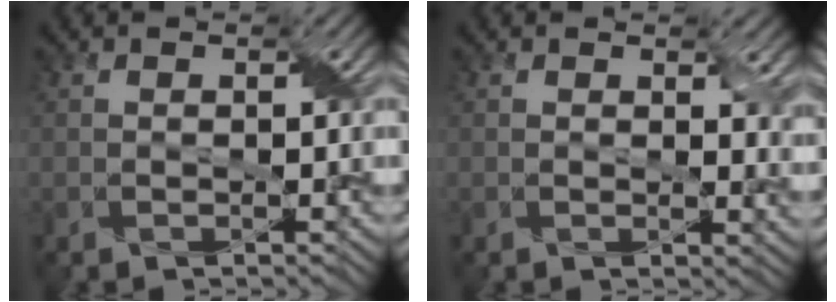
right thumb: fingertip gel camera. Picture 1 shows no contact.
{"total": 3.3, "force": [1.0, 1.8, 2.6], "torque": [-0.033, -0.009, 0.018]}